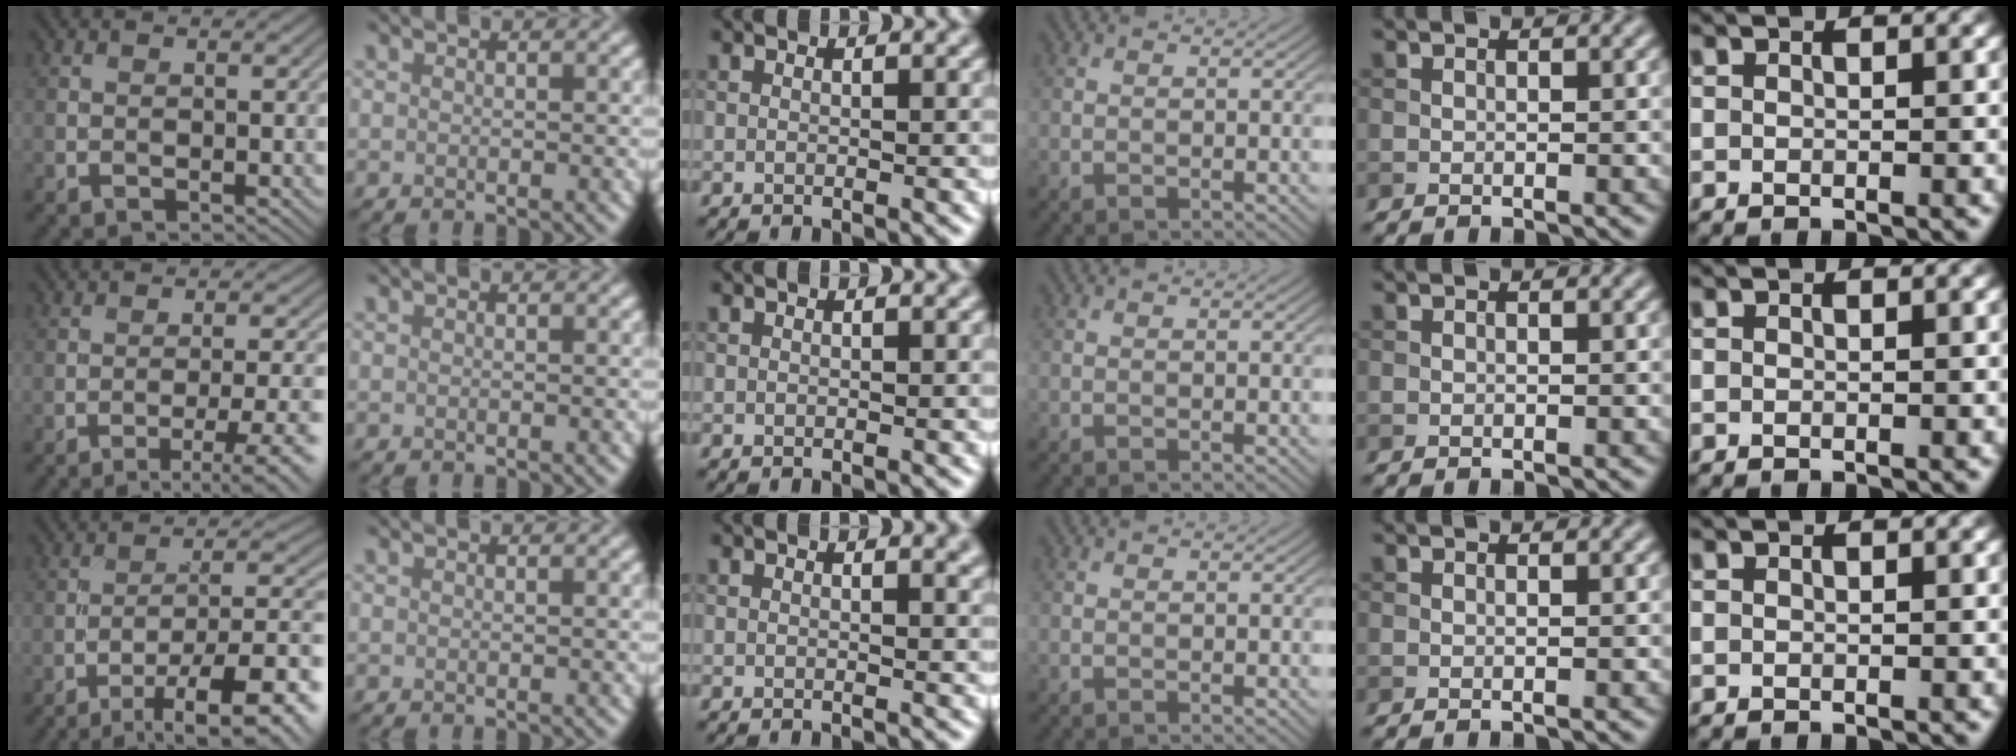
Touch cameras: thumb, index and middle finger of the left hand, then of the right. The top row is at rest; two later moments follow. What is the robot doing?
{"motion": "screw", "object": "dispenser bottle"}